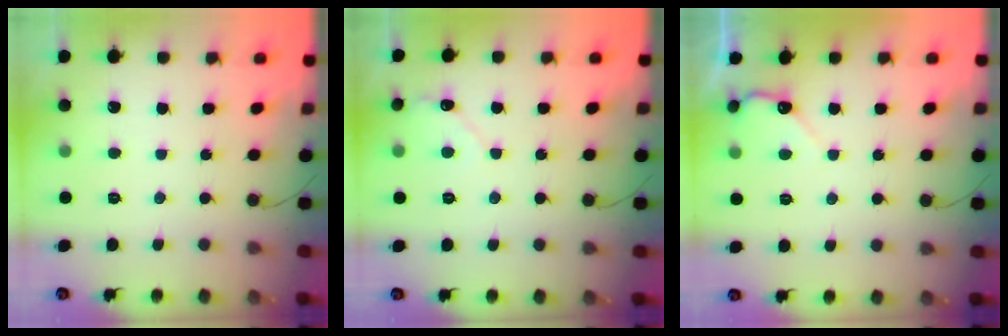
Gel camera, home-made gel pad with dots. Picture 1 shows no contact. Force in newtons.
{"total": 4.4, "press": 4.4, "slide": 0.4}
{"total": 4.5, "press": 4.4, "slide": 0.4}